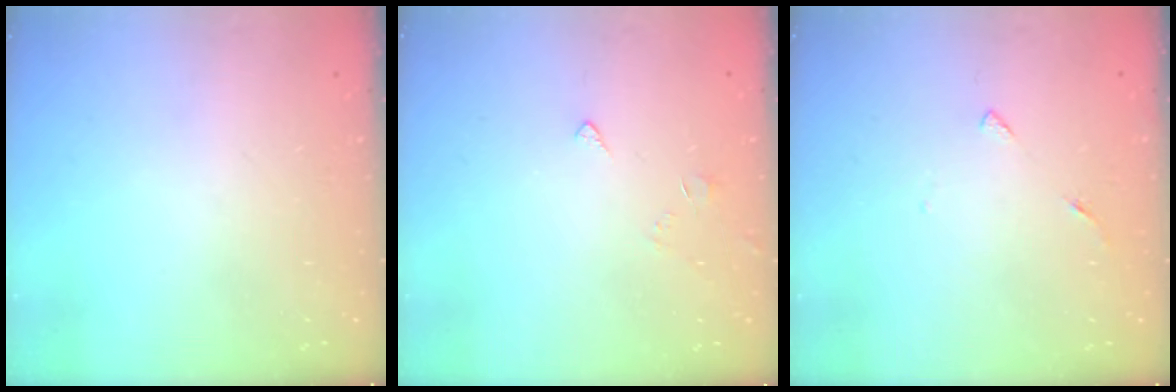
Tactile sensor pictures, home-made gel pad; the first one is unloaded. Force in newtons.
{"total": 2.5, "press": 2.4, "slide": 0.6}
{"total": 3.8, "press": 3.8, "slide": 0.6}